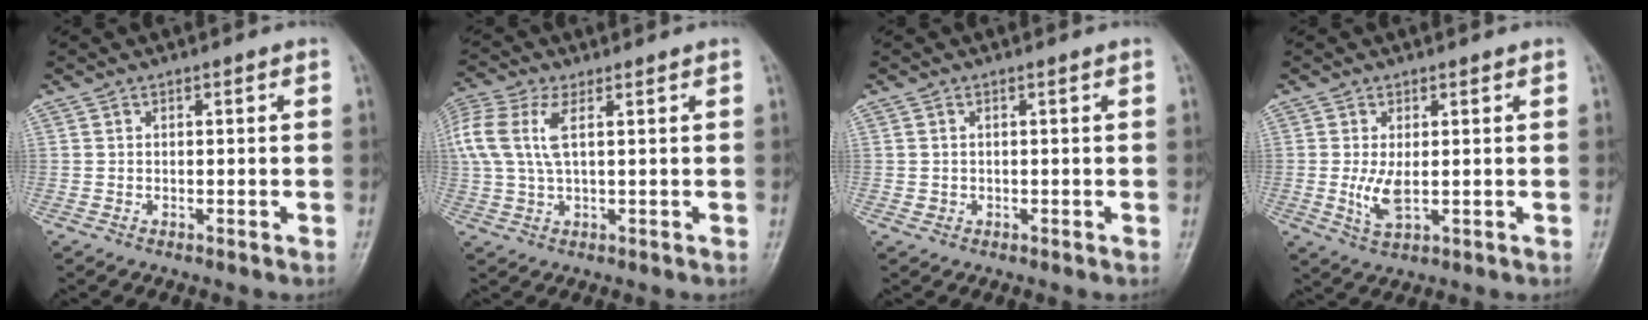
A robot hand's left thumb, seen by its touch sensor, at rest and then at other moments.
{"total": 9.6, "force": [2.8, 4.1, 8.3], "torque": [-0.221, 0.020, 0.060]}
{"total": 0.6, "force": [-0.1, 0.5, 0.2], "torque": [-0.002, -0.001, 0.001]}
{"total": 4.2, "force": [0.0, 1.8, 3.8], "torque": [-0.079, -0.013, 0.006]}